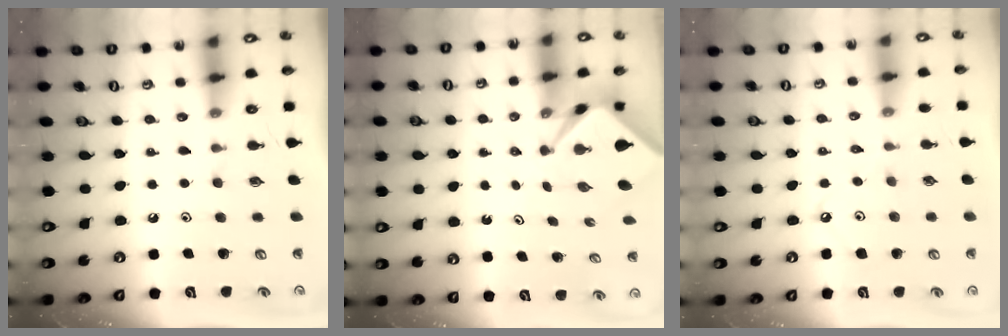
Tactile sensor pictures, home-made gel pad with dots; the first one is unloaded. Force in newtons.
{"total": 1.6, "press": 1.5, "slide": 0.2}
{"total": 3.2, "press": 3.2, "slide": 0.5}